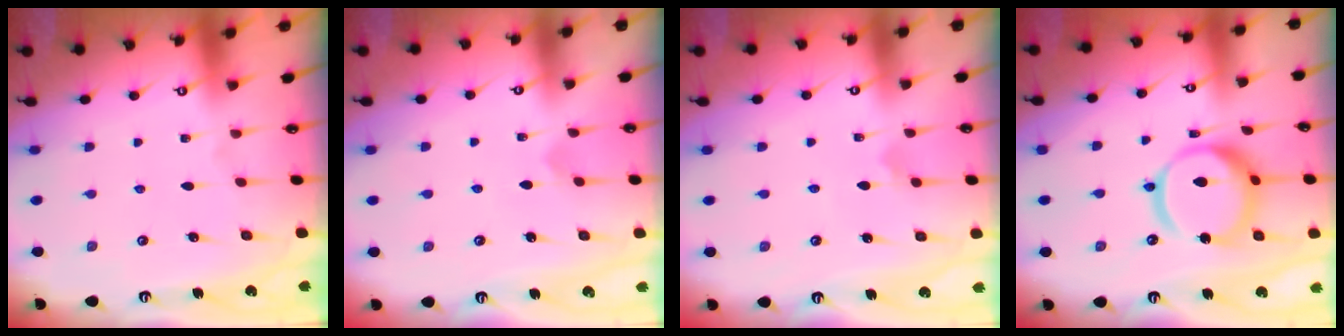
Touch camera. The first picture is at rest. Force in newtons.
{"total": 2.2, "press": 2.2, "slide": 0.2}
{"total": 2.9, "press": 2.9, "slide": 0.1}
{"total": 15.6, "press": 15.5, "slide": 1.7}